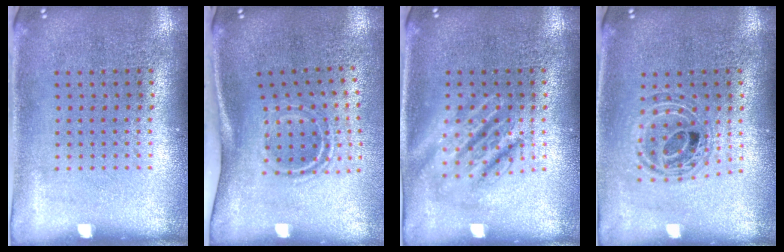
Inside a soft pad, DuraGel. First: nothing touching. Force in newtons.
{"total": 1.8, "press": 1.1, "slide": 1.5}
{"total": 2.4, "press": 2.4, "slide": 0.3}
{"total": 0.9, "press": 0.9, "slide": 0.2}